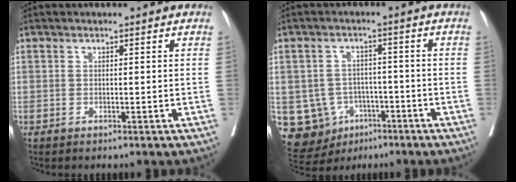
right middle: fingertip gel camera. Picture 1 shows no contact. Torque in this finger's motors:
{"motor_torque": [0.75, -0.81, 0.23, 0.01]}